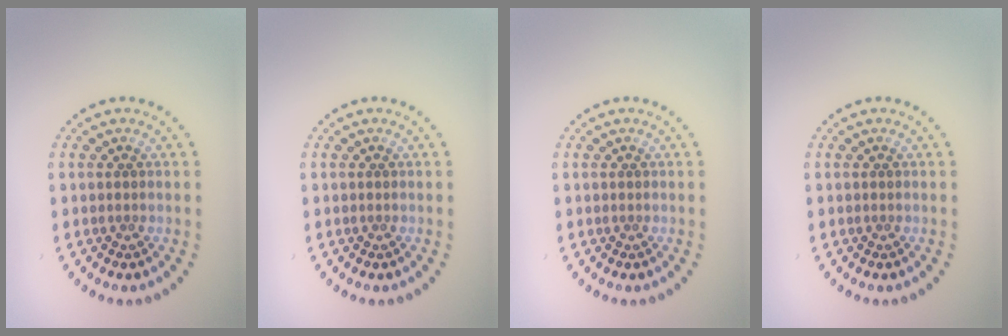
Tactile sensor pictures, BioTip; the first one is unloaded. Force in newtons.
{"total": 0.0}
{"total": 0.0}
{"total": 0.0}